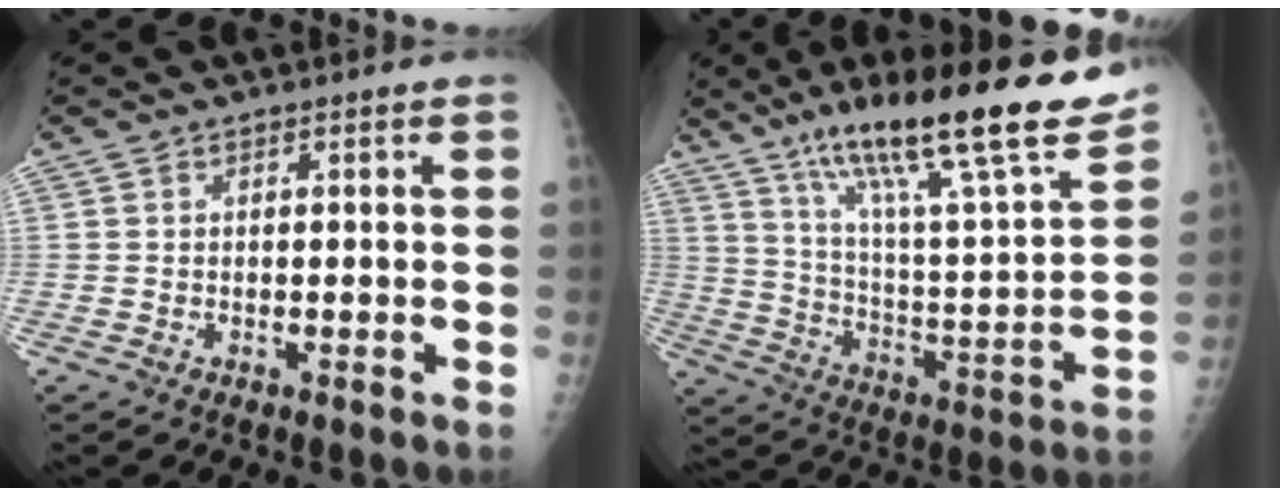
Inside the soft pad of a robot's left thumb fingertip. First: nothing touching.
{"total": 27.8, "force": [18.6, 4.6, 20.2], "torque": [-0.299, -0.054, 0.301]}